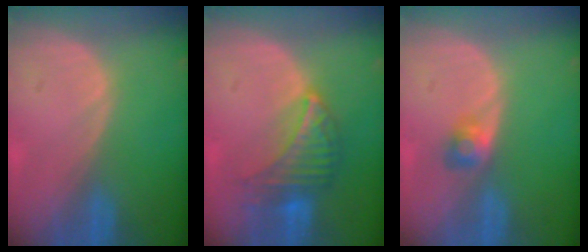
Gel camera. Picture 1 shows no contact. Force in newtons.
{"total": 6.7, "press": 6.5, "slide": 1.3}
{"total": 2.5, "press": 2.3, "slide": 0.9}